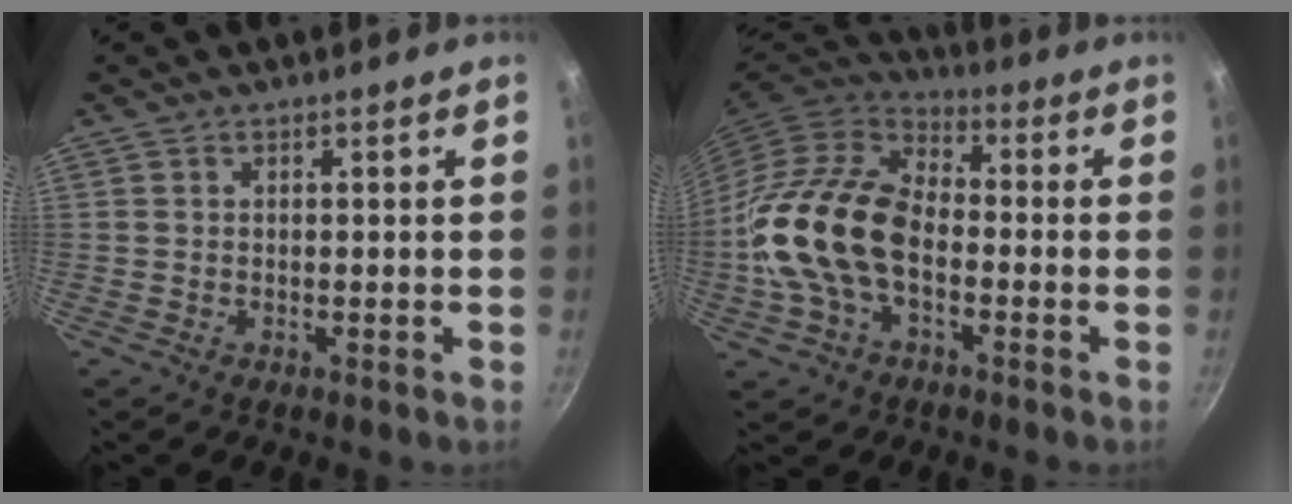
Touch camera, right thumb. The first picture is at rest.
{"total": 18.1, "force": [-3.0, 11.5, 13.7], "torque": [-0.237, 0.033, -0.070]}